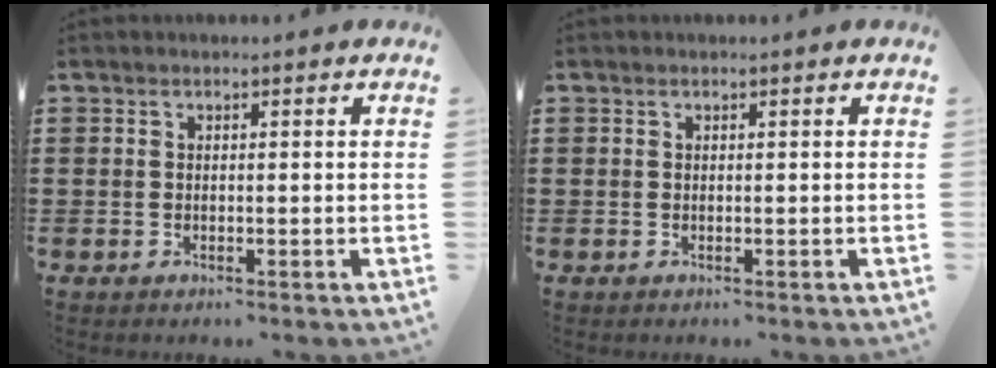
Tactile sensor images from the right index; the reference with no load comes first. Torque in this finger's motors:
{"motor_torque": [-0.06, 0.04, 0.00, 0.00]}